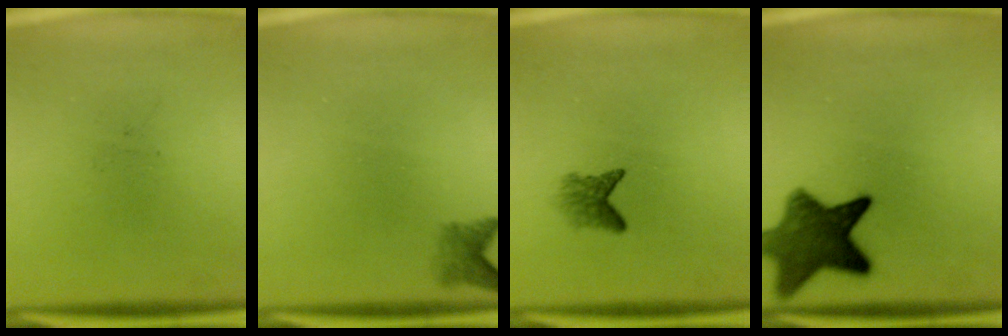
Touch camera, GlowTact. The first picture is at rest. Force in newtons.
{"total": 2.0}
{"total": 2.2}
{"total": 9.8}